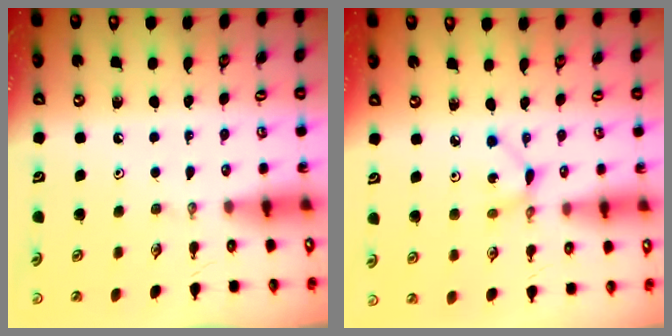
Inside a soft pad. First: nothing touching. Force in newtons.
{"total": 2.6, "press": 2.6, "slide": 0.1}